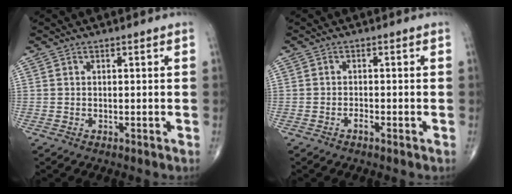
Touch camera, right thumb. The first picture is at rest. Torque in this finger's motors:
{"motor_torque": [0.46, 0.34, -0.01, -0.43, 0.02]}